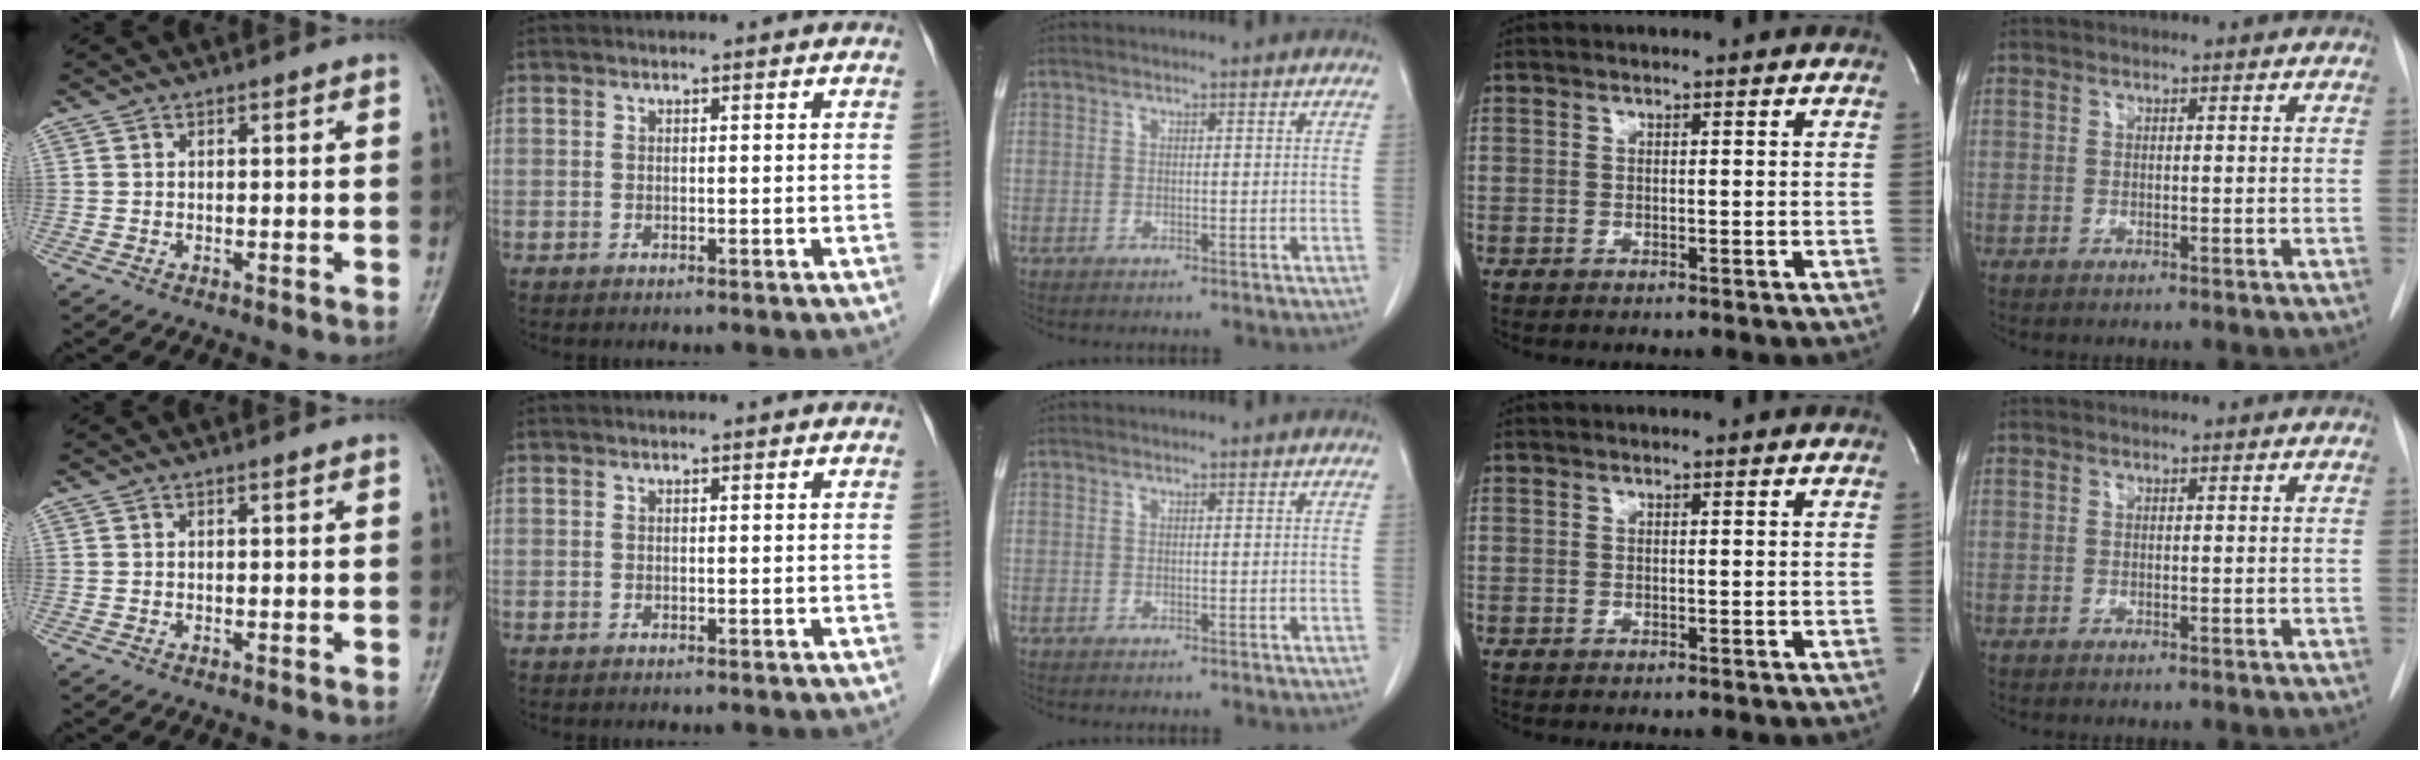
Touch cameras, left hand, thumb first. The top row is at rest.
{}